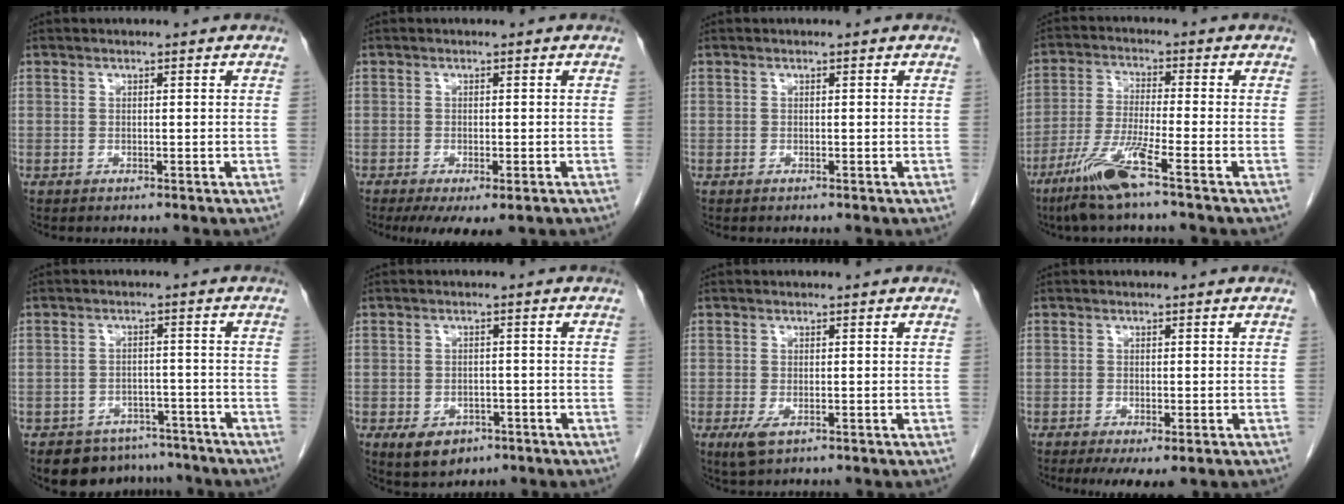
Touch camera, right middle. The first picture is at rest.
{"total": 6.4, "force": [-4.1, 2.1, 4.4], "torque": [-0.061, -0.016, -0.060]}
{"total": 0.0}
{"total": 8.8, "force": [-5.5, -0.8, 6.9], "torque": [-0.145, -0.026, -0.112]}
{"total": 8.1, "force": [-6.8, 4.4, 1.1], "torque": [-0.003, 0.011, -0.089]}
{"total": 5.5, "force": [-3.0, 3.6, 2.8], "torque": [-0.046, -0.002, -0.037]}
{"total": 2.5, "force": [-1.0, 0.9, 2.0], "torque": [-0.043, -0.006, -0.013]}
{"total": 4.4, "force": [-2.6, 1.3, 3.3], "torque": [-0.049, -0.013, -0.036]}